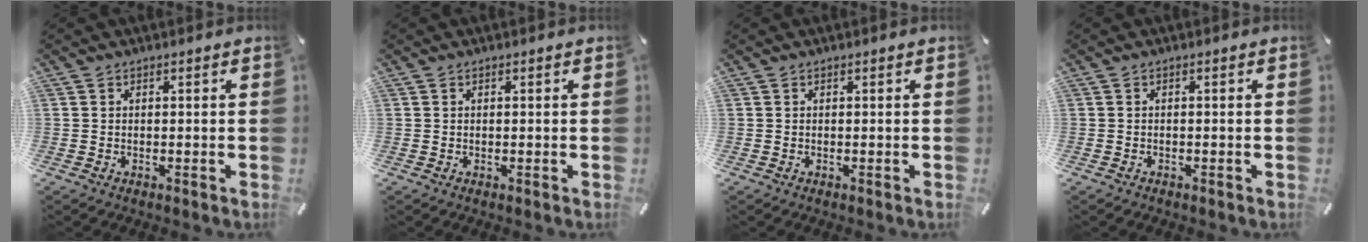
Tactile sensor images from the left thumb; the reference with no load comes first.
{"total": 0.0}
{"total": 0.0}
{"total": 0.7, "force": [-0.6, 0.3, 0.1], "torque": [-0.003, 0.001, -0.012]}